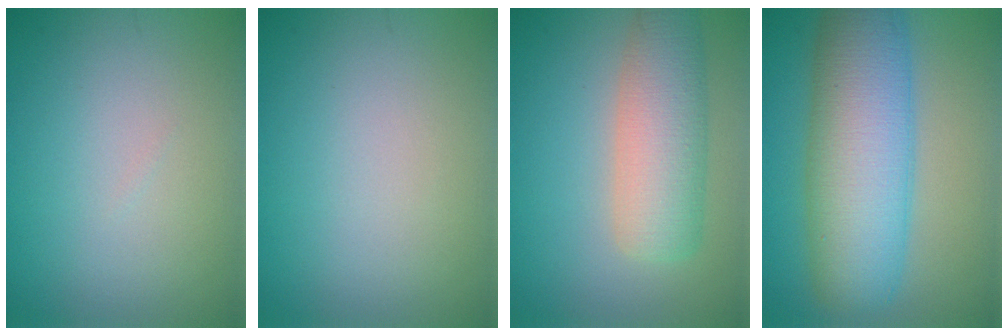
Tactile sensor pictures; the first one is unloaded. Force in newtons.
{"total": 0.0}
{"total": 6.0, "press": 6.0, "slide": 0.3}
{"total": 10.4, "press": 10.4, "slide": 0.3}